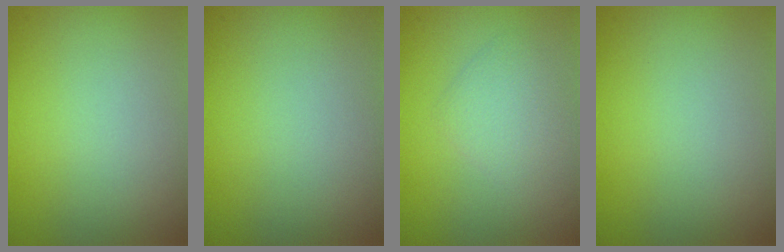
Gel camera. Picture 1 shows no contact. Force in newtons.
{"total": 0.0}
{"total": 2.1, "press": 2.1, "slide": 0.1}
{"total": 0.0}